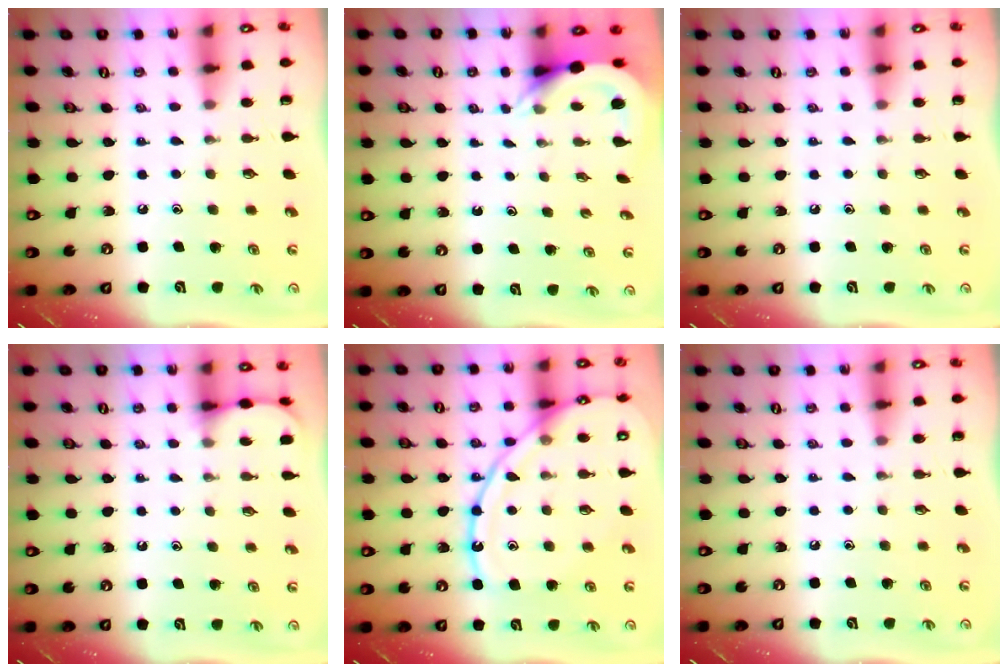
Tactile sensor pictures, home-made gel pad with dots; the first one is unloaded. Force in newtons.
{"total": 4.7, "press": 4.7, "slide": 0.1}
{"total": 0.0}
{"total": 3.8, "press": 3.8, "slide": 0.5}
{"total": 14.8, "press": 14.7, "slide": 1.4}
{"total": 0.0}